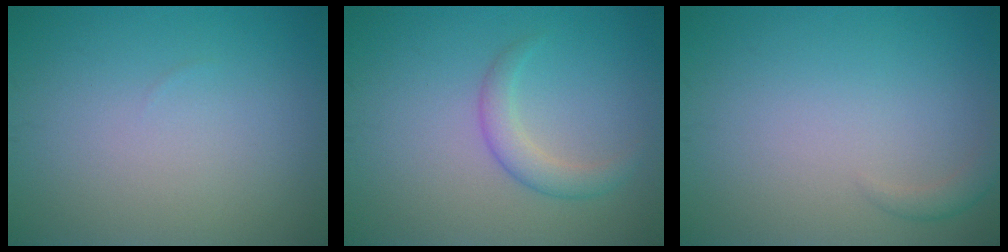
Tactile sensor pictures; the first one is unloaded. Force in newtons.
{"total": 2.3, "press": 2.3, "slide": 0.0}
{"total": 1.1, "press": 1.1, "slide": 0.1}